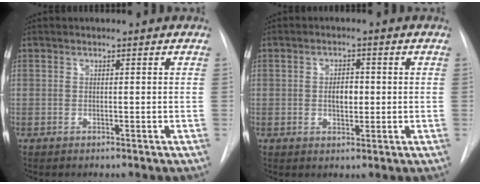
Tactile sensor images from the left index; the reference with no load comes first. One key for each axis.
{"total": 3.2, "fx": -0.2, "fy": 1.7, "fz": 2.7, "tx": -0.041, "ty": 0.000, "tz": 0.000}